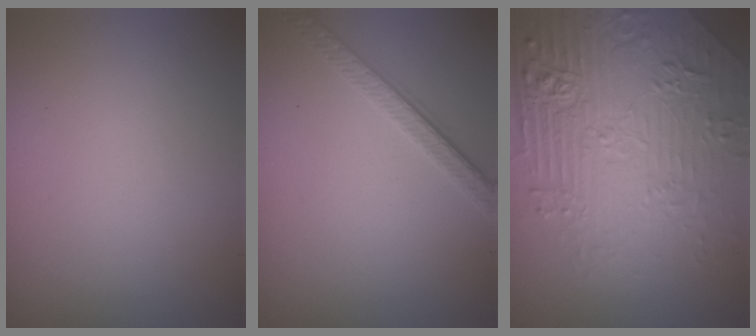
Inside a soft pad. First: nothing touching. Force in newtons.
{"total": 3.1, "press": 2.3, "slide": 2.1}
{"total": 9.0, "press": 6.1, "slide": 6.5}